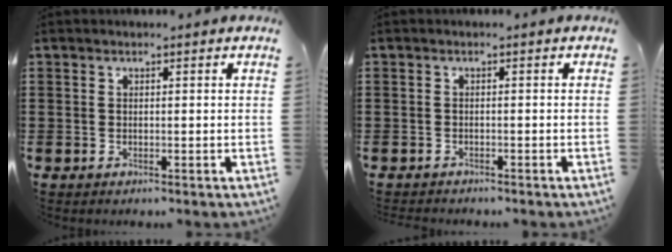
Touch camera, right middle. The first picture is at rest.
{"total": 0.7, "force": [-0.7, 0.1, 0.0], "torque": [-0.001, 0.001, -0.015]}